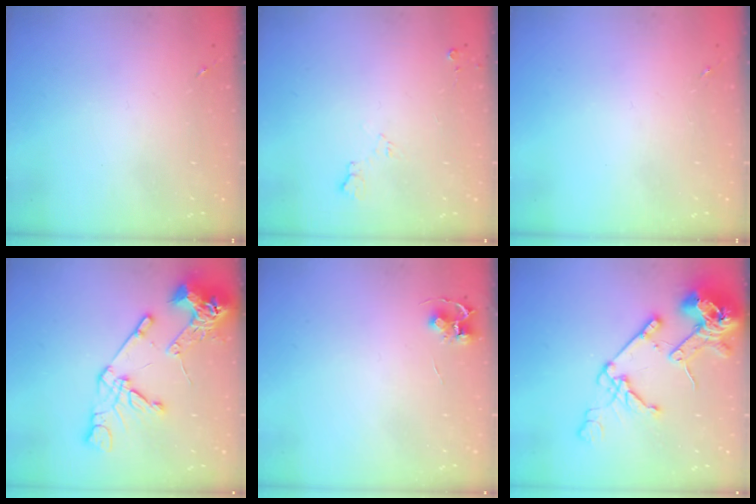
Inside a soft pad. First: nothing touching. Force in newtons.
{"total": 6.0, "press": 6.0, "slide": 1.0}
{"total": 0.0}
{"total": 19.7, "press": 19.5, "slide": 2.6}
{"total": 4.7, "press": 4.7, "slide": 0.4}
{"total": 18.6, "press": 18.4, "slide": 2.4}